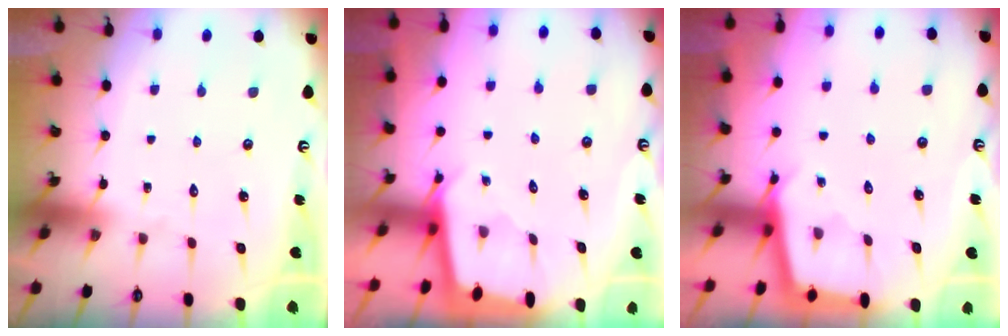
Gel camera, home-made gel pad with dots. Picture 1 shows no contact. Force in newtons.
{"total": 2.0, "press": 2.0, "slide": 0.2}
{"total": 2.8, "press": 2.7, "slide": 0.3}